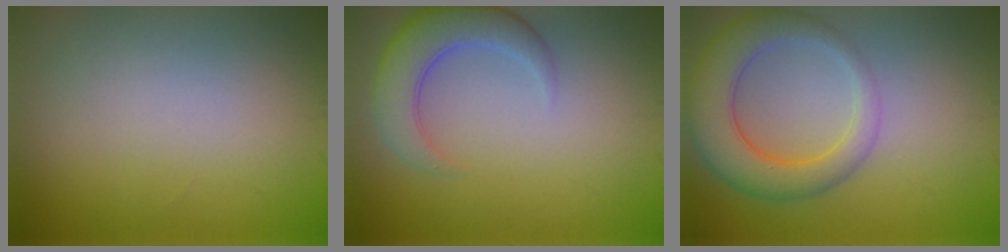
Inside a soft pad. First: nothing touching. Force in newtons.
{"total": 4.7, "press": 4.7, "slide": 0.3}
{"total": 6.1, "press": 6.1, "slide": 0.3}